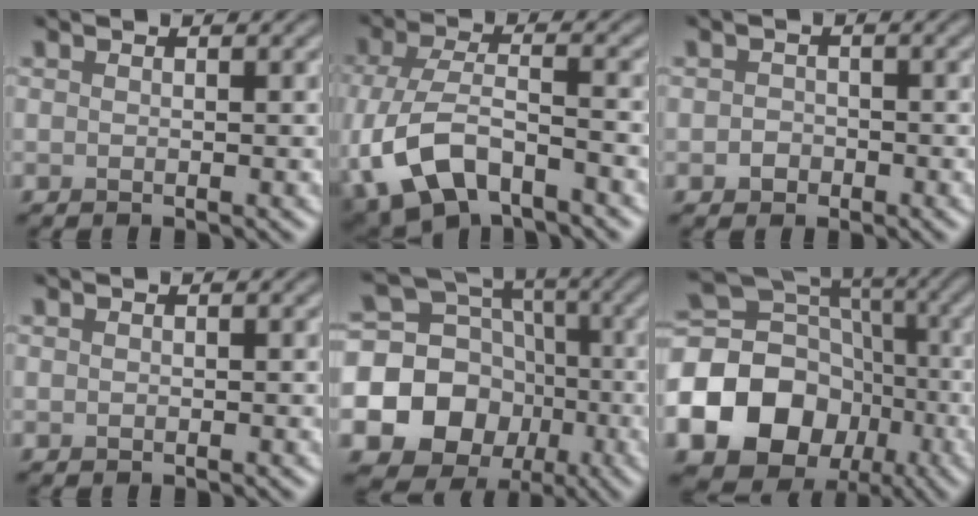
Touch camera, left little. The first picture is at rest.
{"total": 8.2, "force": [-4.1, 4.2, 5.7], "torque": [-0.127, -0.005, -0.088]}
{"total": 1.3, "force": [-0.5, 1.2, 0.3], "torque": [-0.001, 0.001, -0.013]}
{"total": 0.0}
{"total": 17.5, "force": [-4.5, 16.0, 5.6], "torque": [-0.136, -0.015, -0.084]}
{"total": 19.3, "force": [-5.6, 16.4, 8.3], "torque": [-0.175, -0.011, -0.110]}